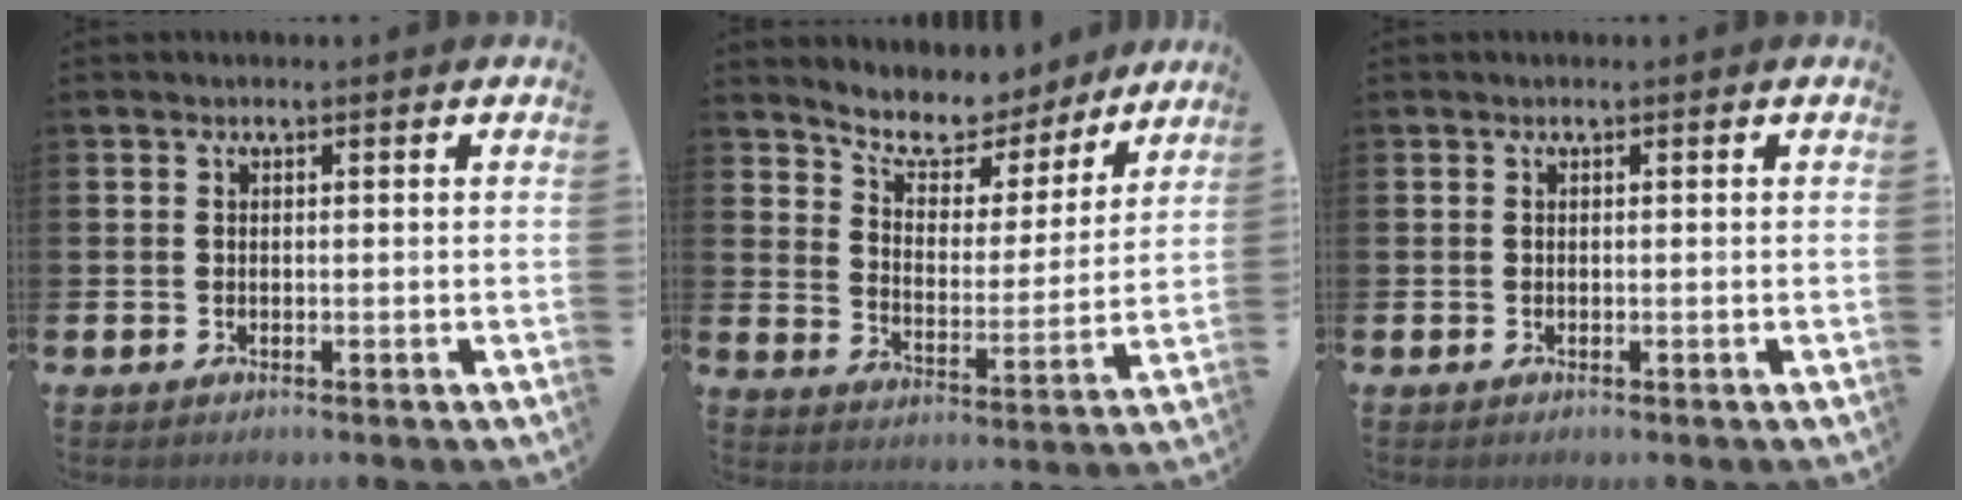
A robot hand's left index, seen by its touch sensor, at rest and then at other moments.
{"total": 7.8, "force": [7.1, 2.8, 1.4], "torque": [-0.052, -0.058, 0.121]}
{"total": 0.0}